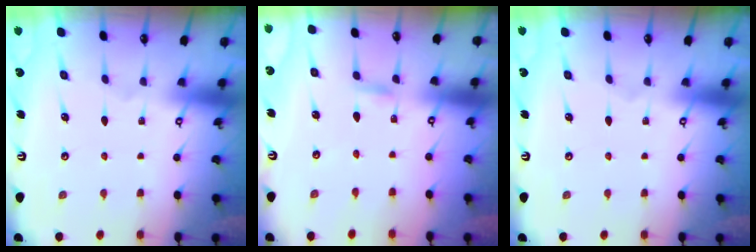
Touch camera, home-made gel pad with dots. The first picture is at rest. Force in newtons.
{"total": 1.6, "press": 1.6, "slide": 0.1}
{"total": 0.0}